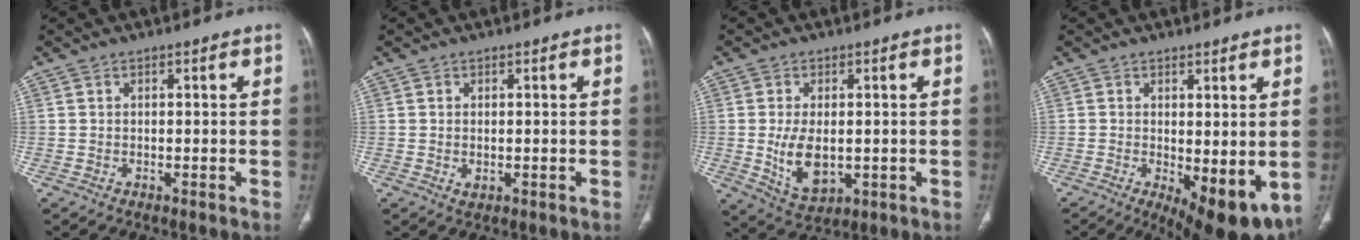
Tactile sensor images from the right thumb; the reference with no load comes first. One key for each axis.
{"total": 1.5, "fx": -0.2, "fy": 0.9, "fz": 1.1, "tx": -0.022, "ty": -0.003, "tz": 0.002}
{"total": 8.4, "fx": -0.6, "fy": 4.9, "fz": 6.8, "tx": -0.116, "ty": -0.013, "tz": 0.004}
{"total": 11.5, "fx": -2.5, "fy": 4.4, "fz": 10.4, "tx": -0.135, "ty": -0.023, "tz": -0.020}